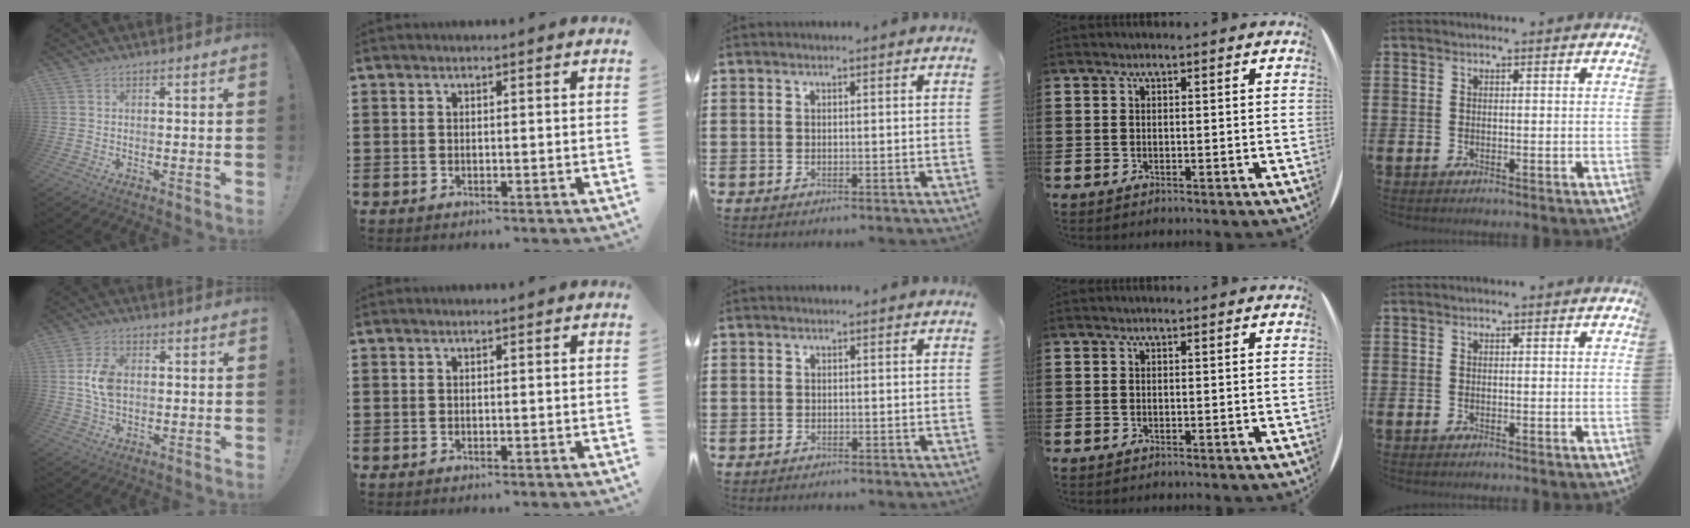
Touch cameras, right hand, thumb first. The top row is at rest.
{"thumb": {"total": 7.6, "force": [0.5, 4.8, 5.9], "torque": [-0.110, 0.002, 0.007]}, "middle": {"total": 0.6, "force": [-0.5, 0.2, 0.0], "torque": [0.000, 0.001, -0.011]}}